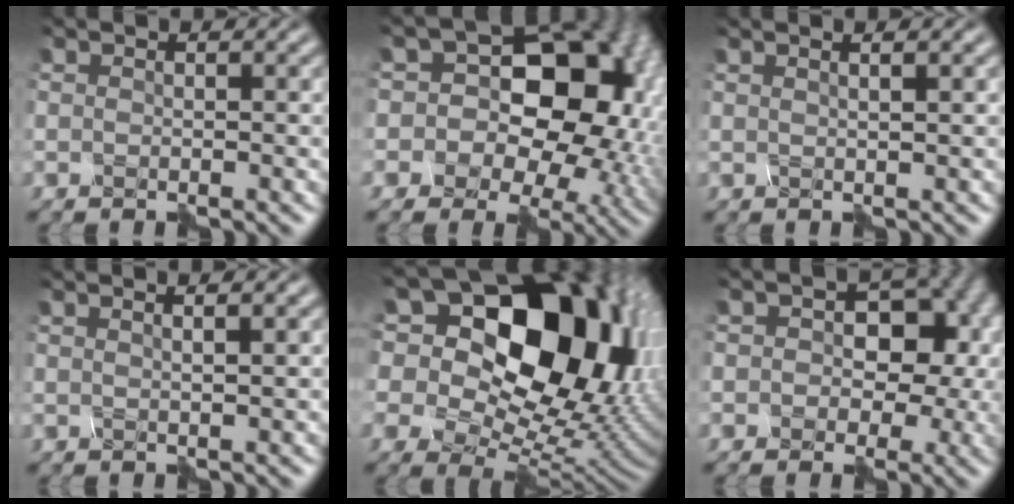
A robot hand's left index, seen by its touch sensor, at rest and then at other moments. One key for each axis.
{"total": 16.2, "fx": 1.0, "fy": 12.5, "fz": 10.2, "tx": -0.093, "ty": 0.031, "tz": -0.029}
{"total": 3.4, "fx": 1.8, "fy": 1.6, "fz": 2.4, "tx": -0.008, "ty": 0.023, "tz": -0.009}
{"total": 3.8, "fx": 2.0, "fy": 1.7, "fz": 2.7, "tx": -0.012, "ty": 0.028, "tz": -0.006}
{"total": 22.5, "fx": 8.9, "fy": 14.3, "fz": 14.8, "tx": -0.285, "ty": 0.072, "tz": 0.166}
{"total": 12.8, "fx": 1.9, "fy": 9.8, "fz": 8.0, "tx": -0.065, "ty": 0.034, "tz": -0.012}